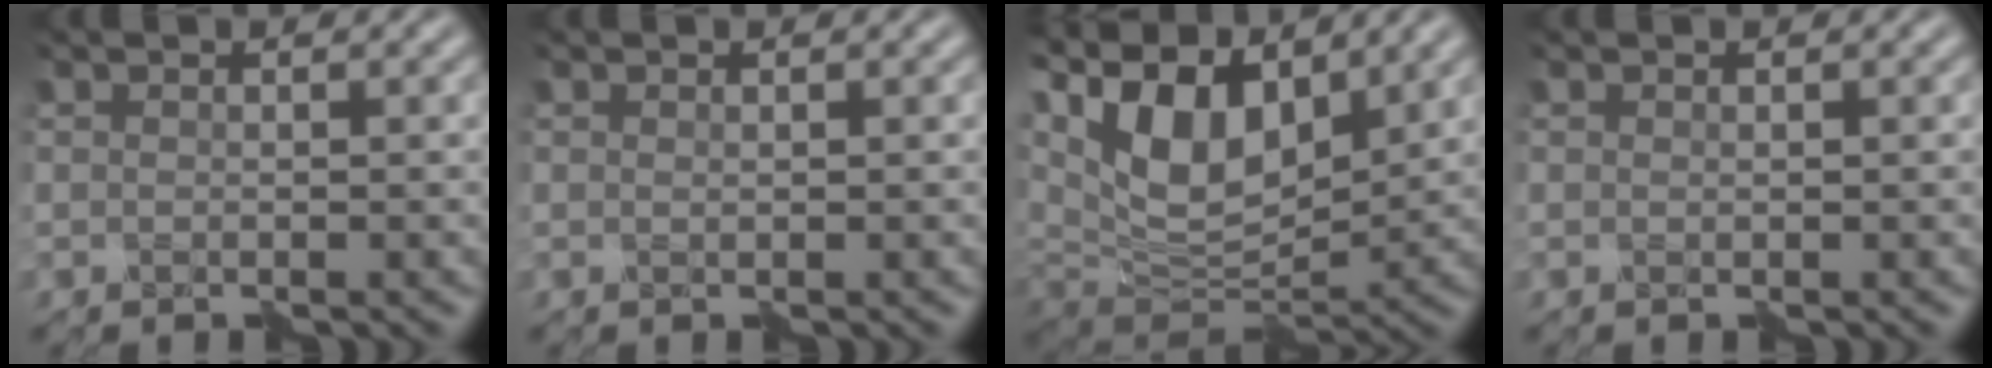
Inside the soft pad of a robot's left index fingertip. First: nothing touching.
{"total": 0.0}
{"total": 11.6, "force": [5.0, 6.0, 8.7], "torque": [-0.188, 0.028, 0.080]}
{"total": 0.0}